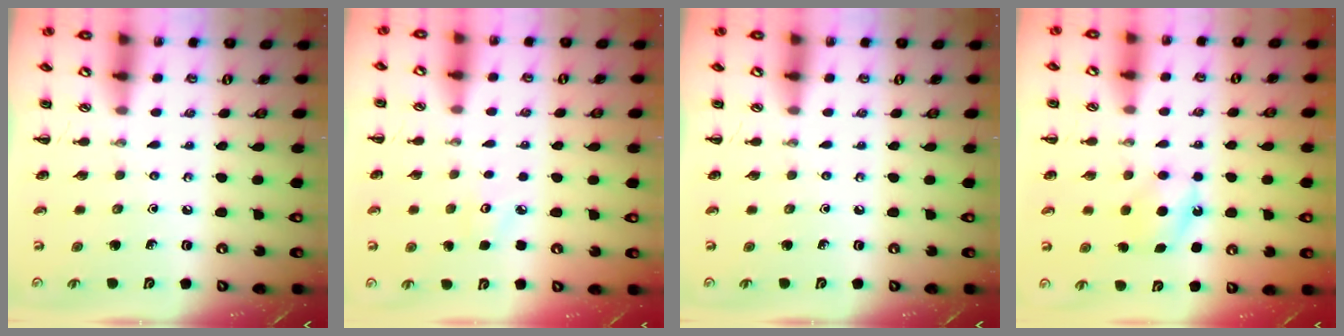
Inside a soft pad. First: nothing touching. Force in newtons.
{"total": 3.4, "press": 3.3, "slide": 1.1}
{"total": 0.0}
{"total": 5.7, "press": 5.5, "slide": 1.5}